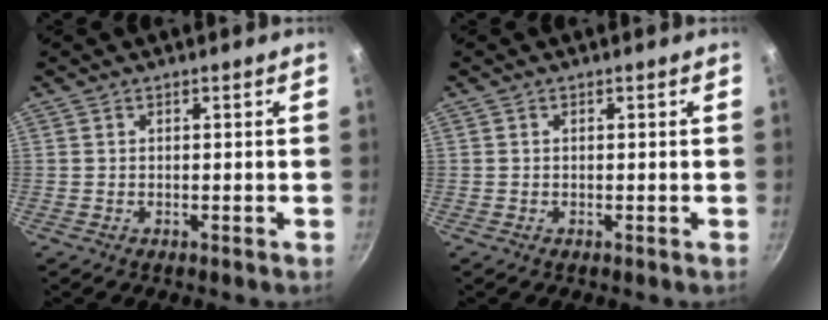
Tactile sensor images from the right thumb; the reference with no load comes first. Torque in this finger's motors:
{"motor_torque": [-0.39, 0.29, 0.13, 0.57, -0.02]}